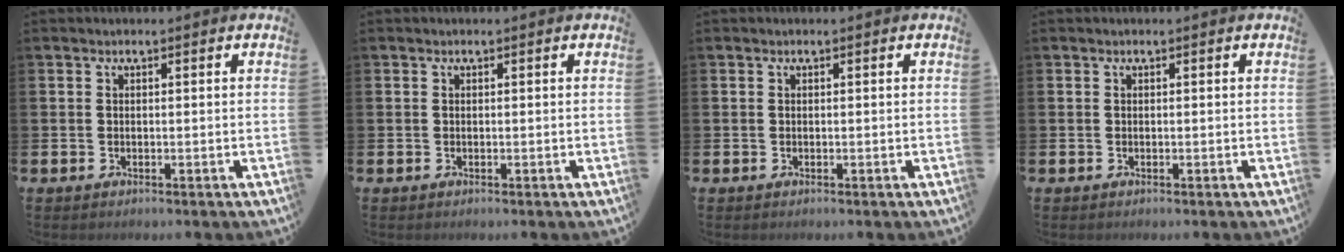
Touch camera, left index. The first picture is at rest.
{"total": 0.0}
{"total": 0.0}
{"total": 0.0}